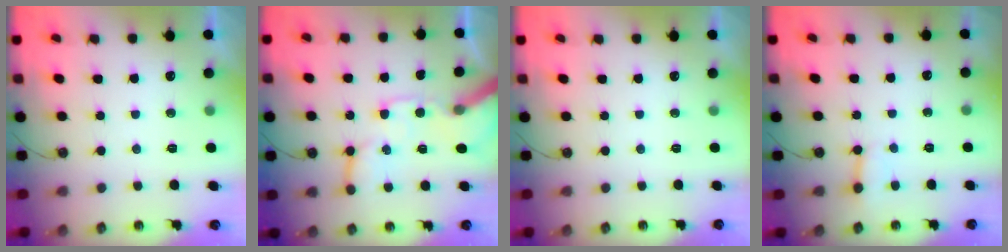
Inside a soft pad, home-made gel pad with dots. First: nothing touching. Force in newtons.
{"total": 15.9, "press": 15.7, "slide": 2.6}
{"total": 0.0}
{"total": 2.0, "press": 2.0, "slide": 0.1}